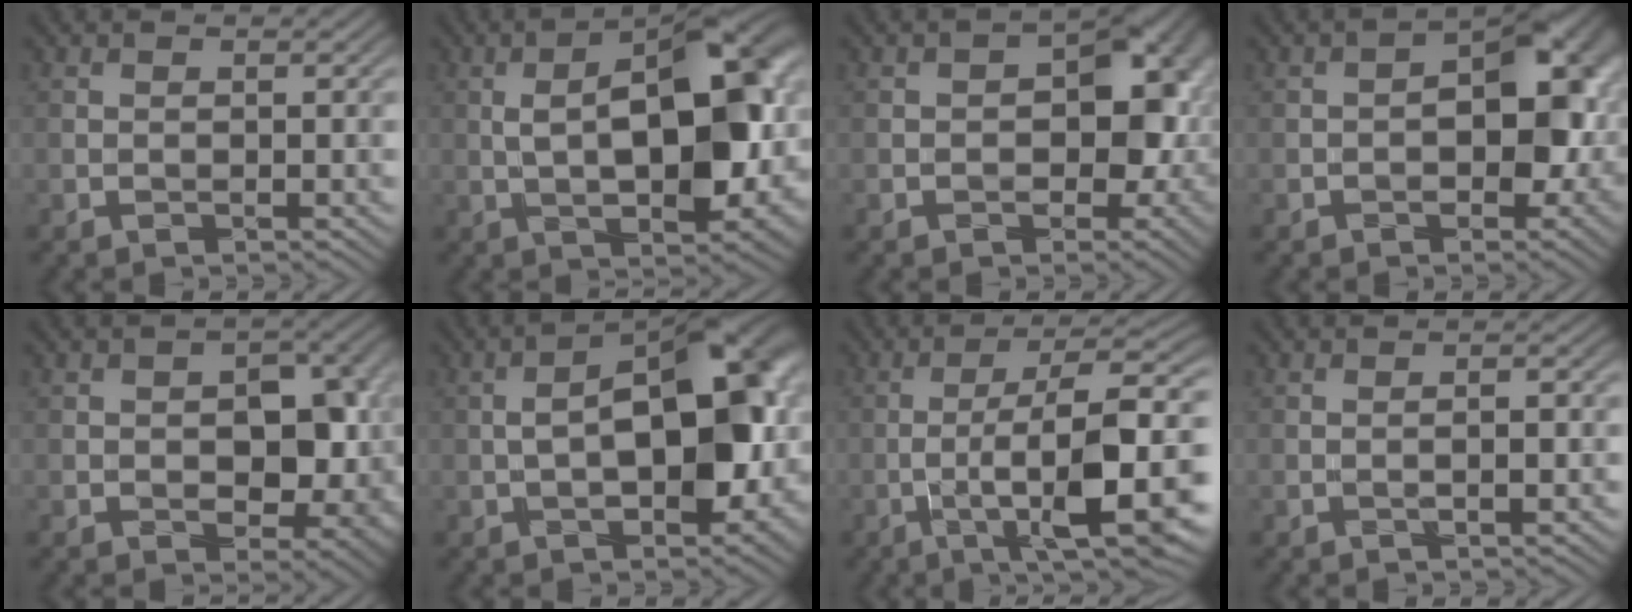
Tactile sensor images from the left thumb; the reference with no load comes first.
{"total": 14.2, "force": [1.1, 6.4, 12.7], "torque": [-0.176, 0.010, 0.014]}
{"total": 7.9, "force": [-0.4, 5.4, 5.6], "torque": [-0.044, -0.002, -0.008]}
{"total": 9.2, "force": [-1.0, 5.7, 7.2], "torque": [-0.062, 0.006, -0.023]}
{"total": 7.3, "force": [-0.5, 5.0, 5.3], "torque": [-0.059, -0.013, -0.004]}
{"total": 14.3, "force": [-0.7, 7.1, 12.4], "torque": [-0.166, 0.002, -0.008]}
{"total": 12.2, "force": [-3.1, 2.5, 11.5], "torque": [-0.183, 0.007, -0.047]}
{"total": 0.9, "force": [-0.5, -0.2, 0.8], "torque": [-0.014, 0.005, -0.009]}